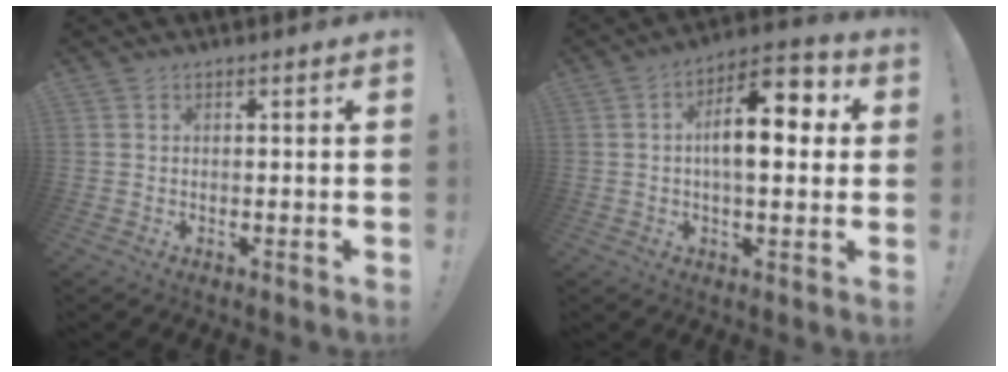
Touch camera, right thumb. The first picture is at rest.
{"total": 13.8, "force": [1.8, 6.1, 12.3], "torque": [-0.183, 0.004, 0.025]}